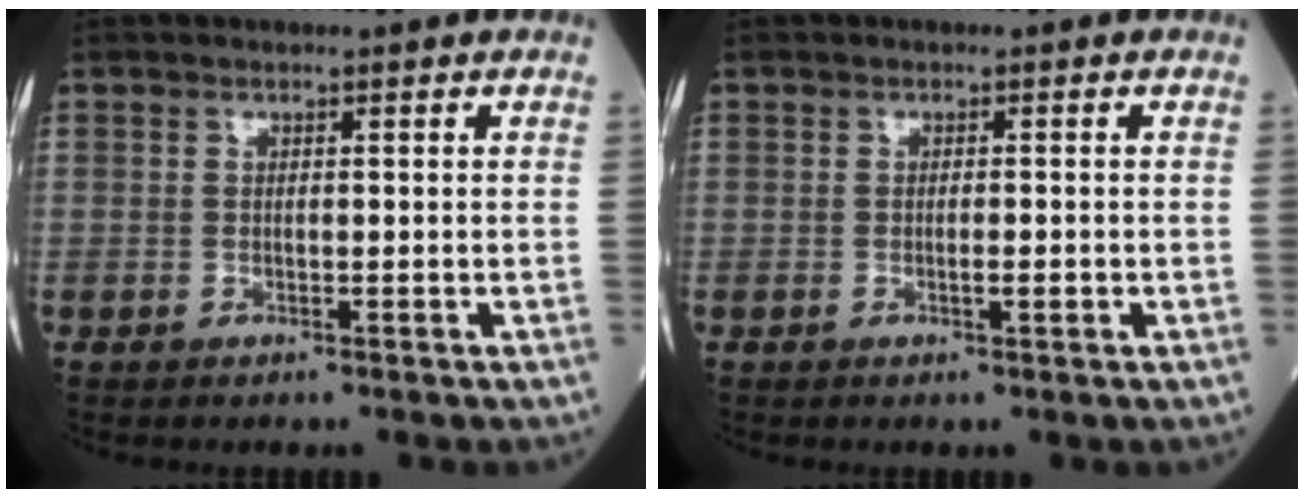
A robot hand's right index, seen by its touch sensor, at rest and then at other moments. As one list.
[{"total": 1.4, "force": [-0.3, 0.1, 1.4], "torque": [-0.026, -0.002, -0.004]}]